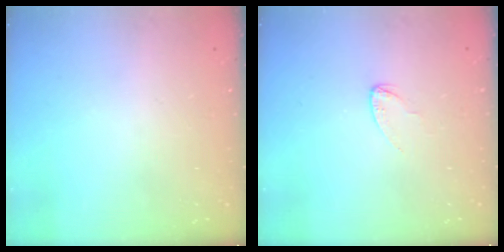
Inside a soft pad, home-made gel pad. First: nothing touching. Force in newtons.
{"total": 2.6, "press": 2.6, "slide": 0.2}